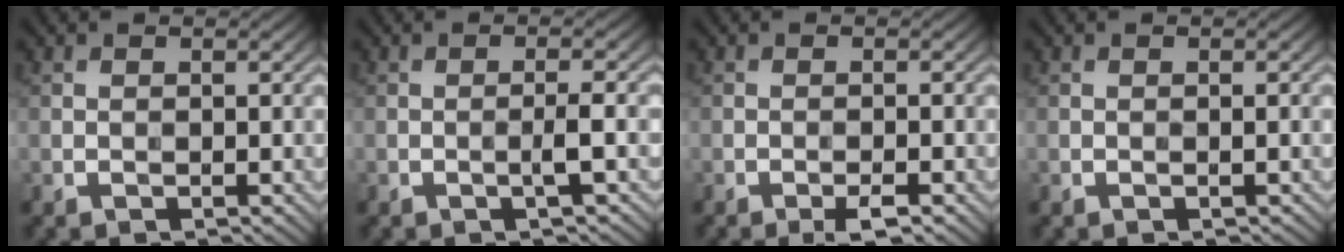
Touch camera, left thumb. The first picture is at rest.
{"total": 2.1, "force": [-0.6, -0.2, 2.0], "torque": [-0.037, 0.014, -0.013]}
{"total": 2.7, "force": [-1.8, 0.4, 1.9], "torque": [-0.031, 0.007, -0.026]}
{"total": 0.6, "force": [-0.3, 0.1, 0.5], "torque": [-0.008, 0.004, -0.004]}